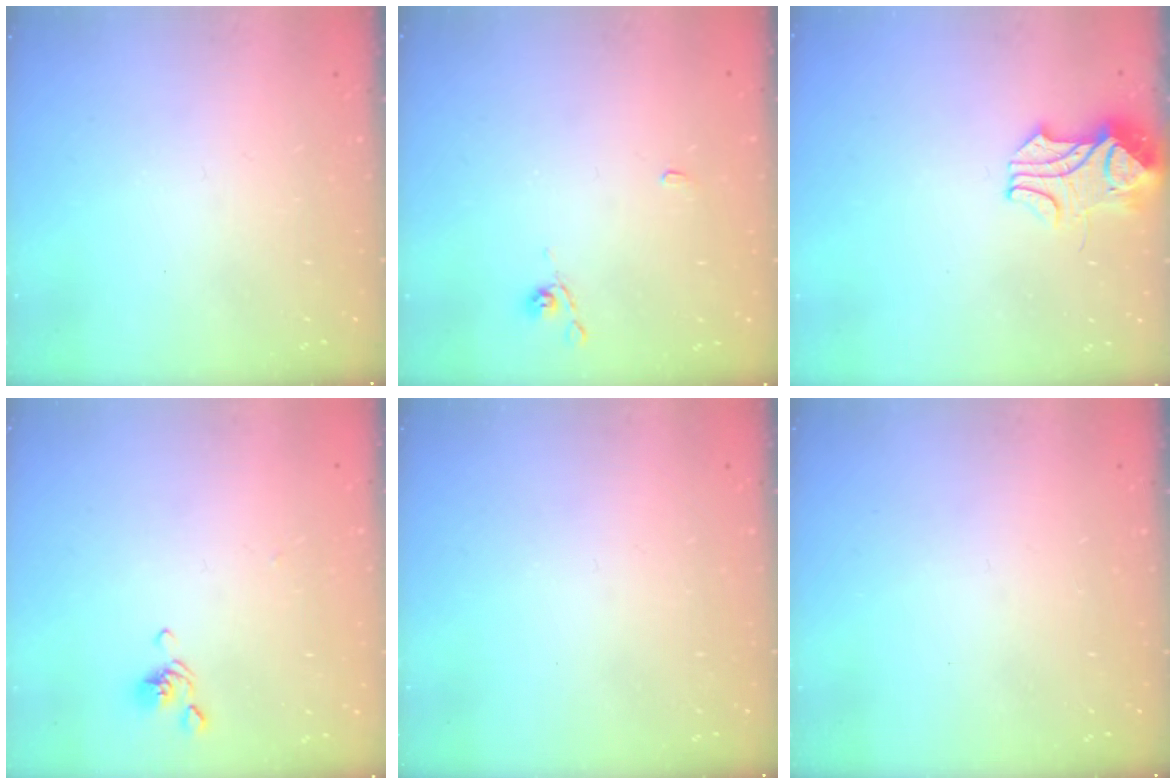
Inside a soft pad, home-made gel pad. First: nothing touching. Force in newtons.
{"total": 2.6, "press": 2.6, "slide": 0.3}
{"total": 2.6, "press": 2.4, "slide": 1.0}
{"total": 2.6, "press": 2.5, "slide": 0.7}
{"total": 0.0}
{"total": 0.0}